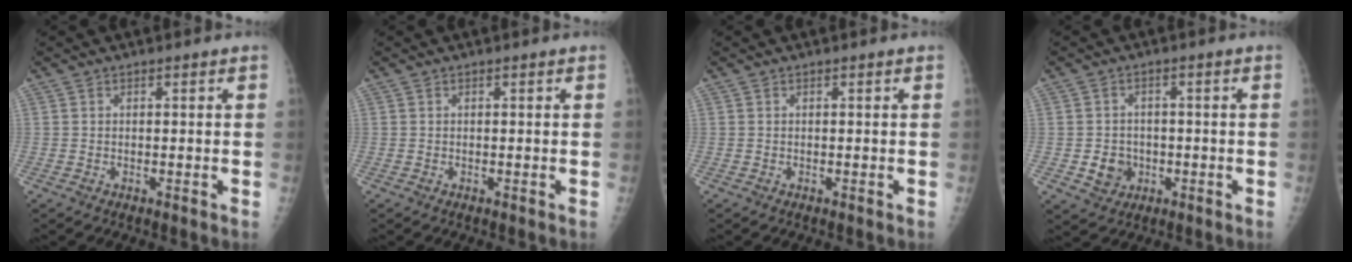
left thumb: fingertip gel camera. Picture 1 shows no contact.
{"total": 0.0}
{"total": 0.0}
{"total": 4.9, "force": [-1.2, 4.4, 2.0], "torque": [-0.013, 0.007, -0.014]}